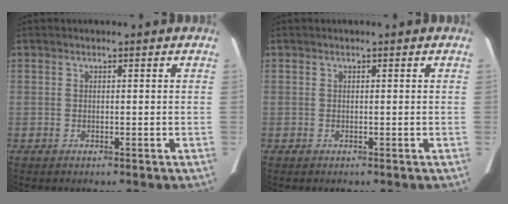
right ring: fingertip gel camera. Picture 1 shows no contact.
{"total": 0.0}